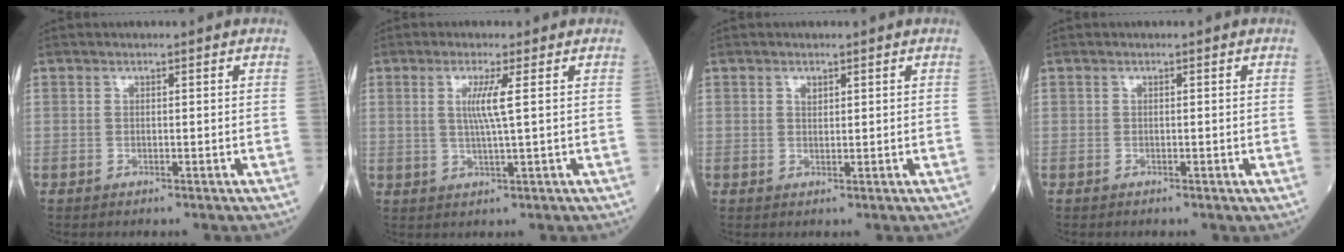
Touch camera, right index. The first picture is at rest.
{"total": 4.2, "force": [1.0, -0.7, 4.1], "torque": [-0.082, -0.004, 0.019]}
{"total": 0.9, "force": [0.6, 0.5, 0.5], "torque": [-0.008, -0.003, 0.010]}
{"total": 0.0}